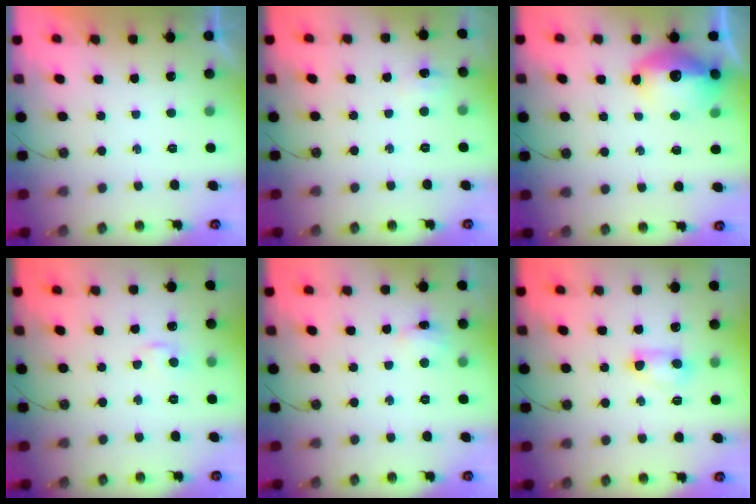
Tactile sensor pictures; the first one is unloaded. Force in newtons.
{"total": 3.8, "press": 3.8, "slide": 0.6}
{"total": 13.7, "press": 13.7, "slide": 1.4}
{"total": 5.8, "press": 5.8, "slide": 0.6}
{"total": 3.1, "press": 3.1, "slide": 0.5}
{"total": 5.4, "press": 5.3, "slide": 1.1}